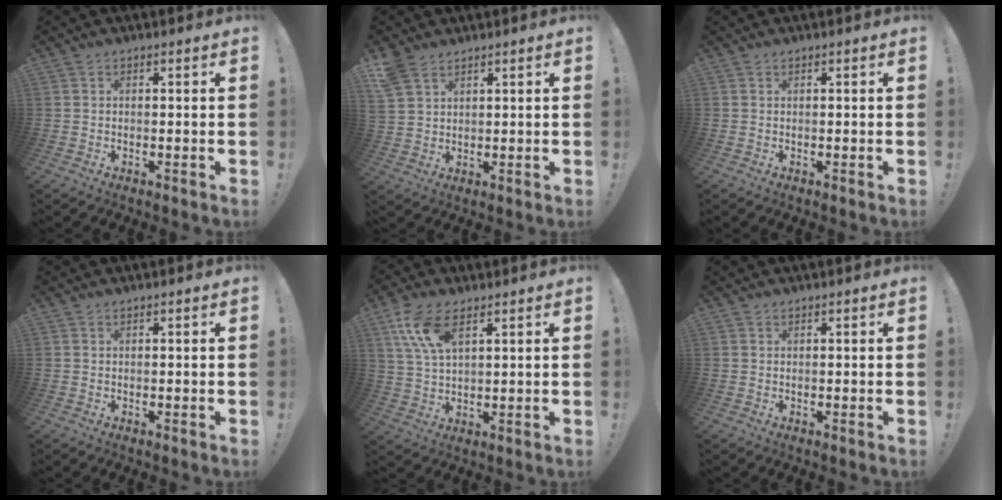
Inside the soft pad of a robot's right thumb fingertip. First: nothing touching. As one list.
[{"total": 6.0, "force": [4.1, 3.5, 2.6], "torque": [-0.053, -0.011, 0.084]}, {"total": 0.0}, {"total": 0.0}, {"total": 10.0, "force": [5.3, 4.6, 7.2], "torque": [-0.136, -0.014, 0.099]}, {"total": 0.0}]